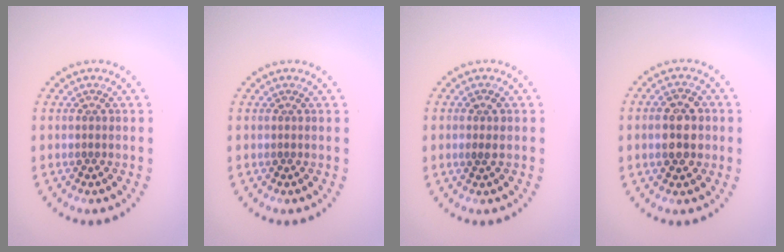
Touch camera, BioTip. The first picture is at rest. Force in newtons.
{"total": 0.0}
{"total": 1.1, "press": 1.0, "slide": 0.2}
{"total": 3.8, "press": 3.8, "slide": 0.2}